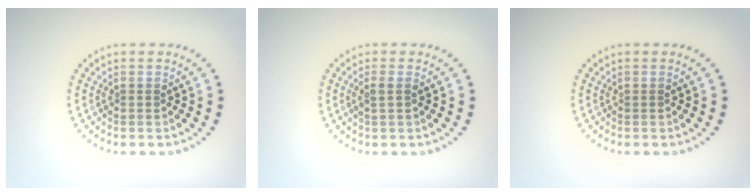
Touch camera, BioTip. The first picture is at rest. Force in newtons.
{"total": 1.3, "press": 1.1, "slide": 0.6}
{"total": 0.0}